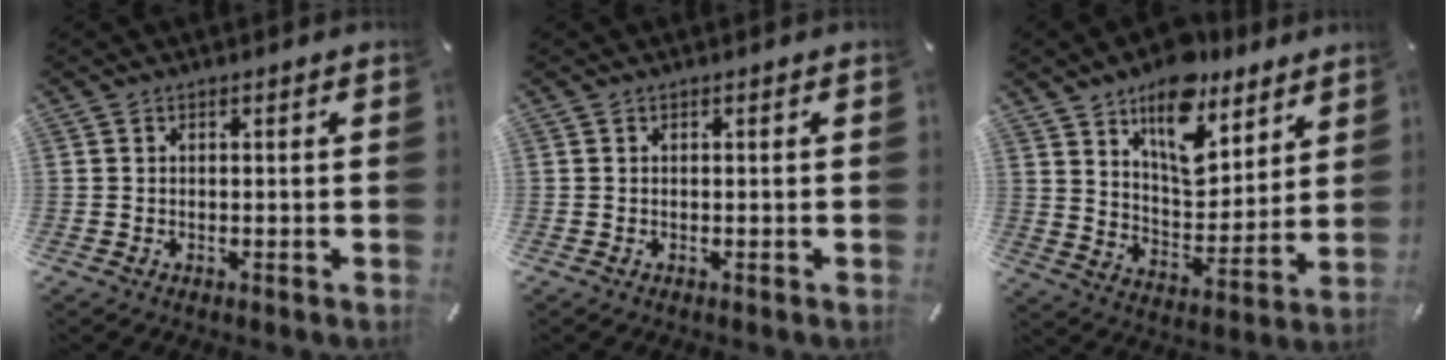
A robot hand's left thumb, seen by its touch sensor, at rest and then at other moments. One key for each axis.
{"total": 0.0}
{"total": 15.9, "fx": 10.9, "fy": 8.6, "fz": 7.8, "tx": -0.112, "ty": -0.075, "tz": 0.193}